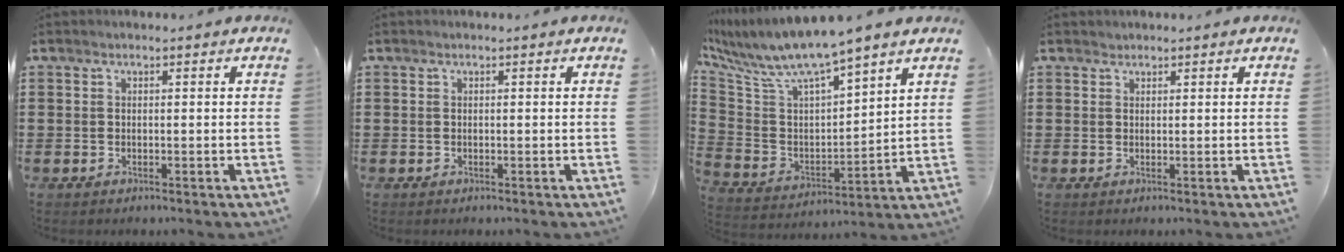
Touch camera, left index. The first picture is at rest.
{"total": 0.0}
{"total": 7.6, "force": [6.7, 0.5, 3.6], "torque": [-0.103, -0.052, 0.111]}
{"total": 0.7, "force": [0.7, 0.2, 0.0], "torque": [-0.002, -0.002, 0.015]}